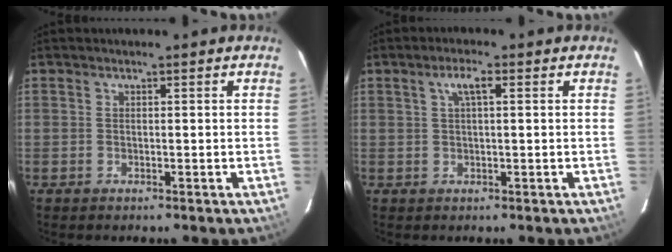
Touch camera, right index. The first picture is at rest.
{"total": 2.9, "force": [1.0, 0.6, 2.7], "torque": [-0.053, 0.009, 0.019]}